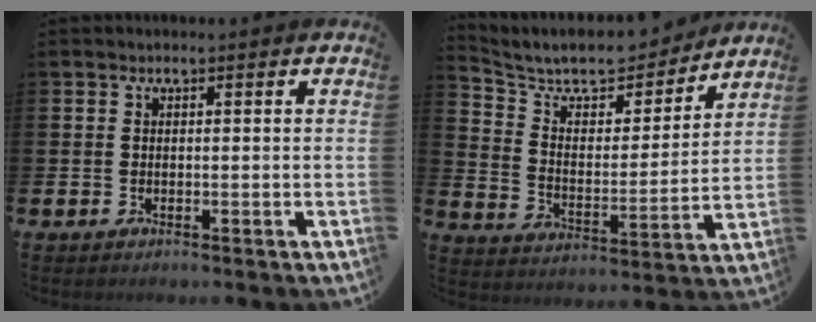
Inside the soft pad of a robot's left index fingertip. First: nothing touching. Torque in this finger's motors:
{"motor_torque": [0.77, -0.88, 0.30, 0.05]}